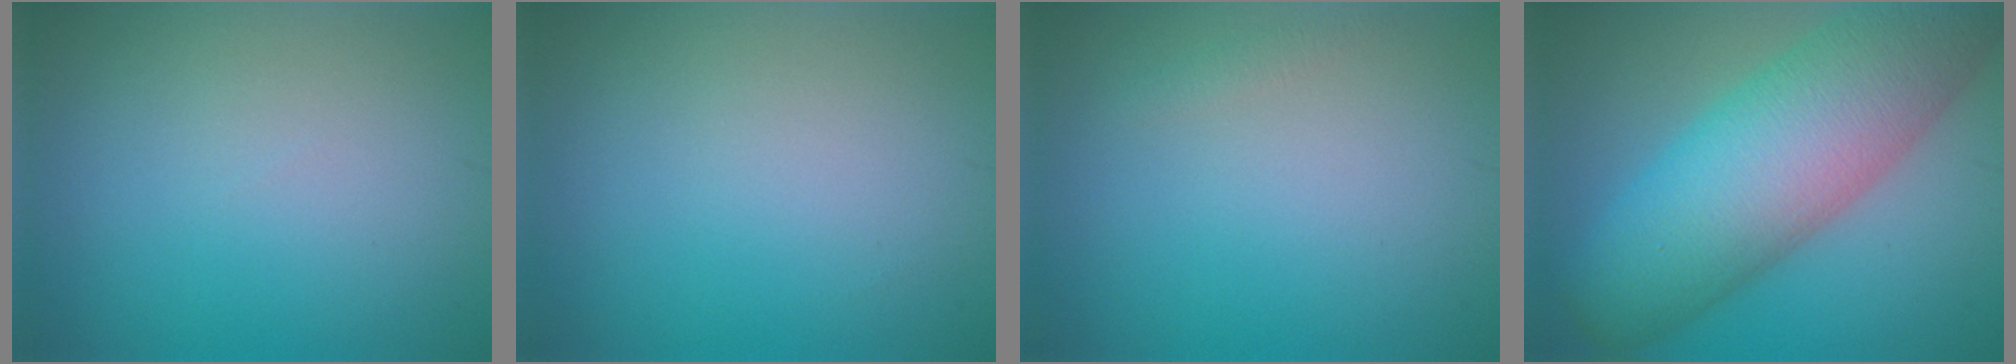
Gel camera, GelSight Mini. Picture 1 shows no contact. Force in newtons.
{"total": 0.0}
{"total": 0.6, "press": 0.6, "slide": 0.0}
{"total": 11.9, "press": 11.9, "slide": 0.5}